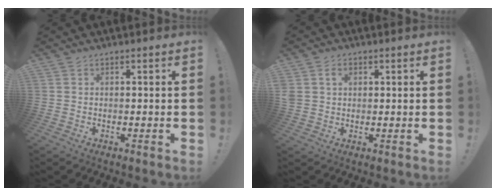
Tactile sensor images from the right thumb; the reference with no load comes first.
{"total": 3.6, "force": [1.3, 2.9, 1.7], "torque": [-0.031, 0.004, 0.024]}